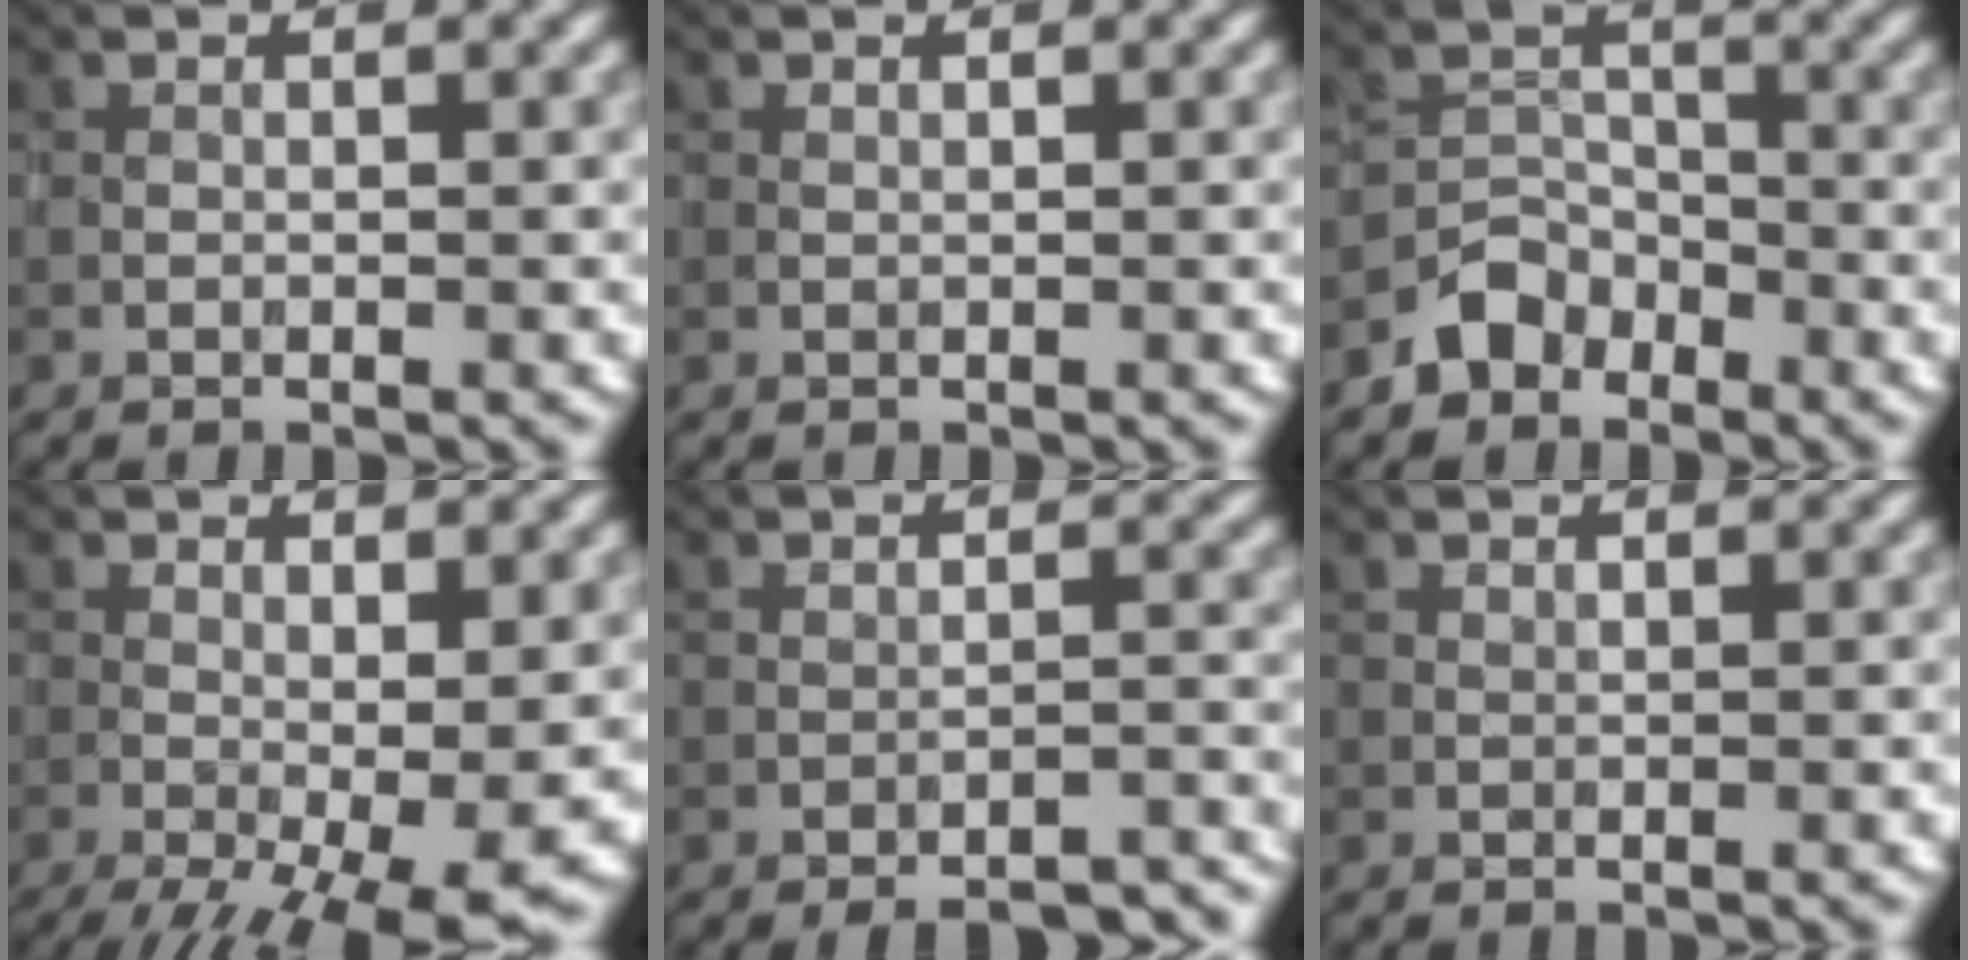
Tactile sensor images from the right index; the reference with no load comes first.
{"total": 0.0}
{"total": 3.1, "force": [-2.2, 2.0, 0.4], "torque": [0.003, 0.010, -0.046]}
{"total": 10.5, "force": [-3.8, 4.0, 8.9], "torque": [-0.136, -0.027, -0.048]}
{"total": 6.4, "force": [-5.8, 1.7, 2.1], "torque": [-0.019, 0.015, -0.065]}
{"total": 0.0}